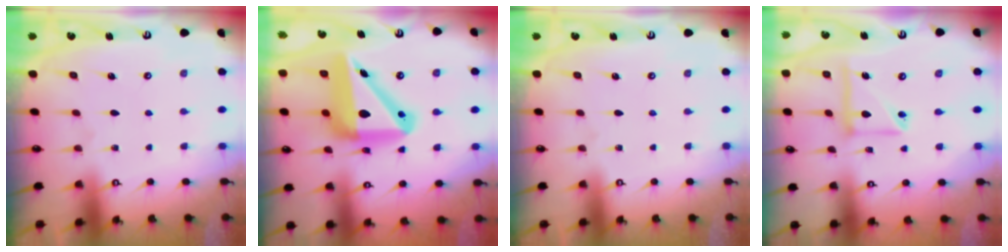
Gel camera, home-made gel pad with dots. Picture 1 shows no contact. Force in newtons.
{"total": 19.3, "press": 18.9, "slide": 3.6}
{"total": 0.0}
{"total": 11.2, "press": 11.1, "slide": 1.1}